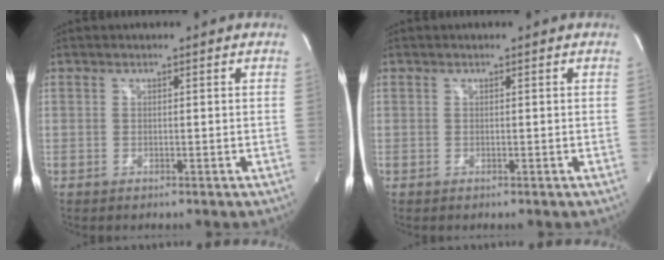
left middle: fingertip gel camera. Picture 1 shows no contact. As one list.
[{"total": 0.0}]